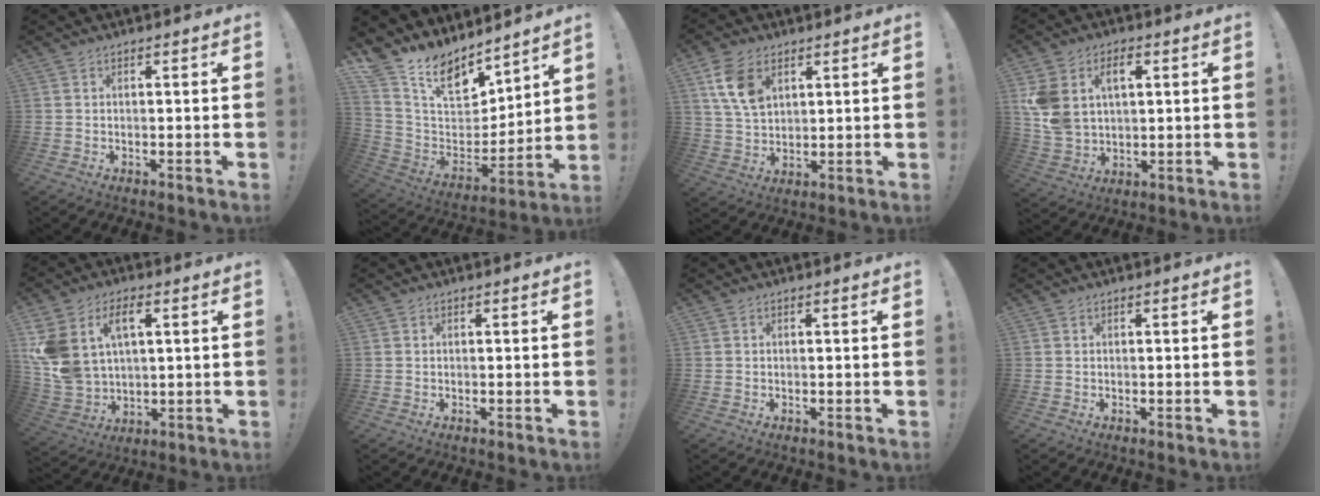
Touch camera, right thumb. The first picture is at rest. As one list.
[{"total": 14.0, "force": [10.4, 7.3, 6.0], "torque": [-0.113, -0.082, 0.193]}, {"total": 10.7, "force": [5.0, 6.9, 6.4], "torque": [-0.117, -0.009, 0.097]}, {"total": 11.0, "force": [4.5, 7.7, 6.5], "torque": [-0.124, -0.010, 0.084]}, {"total": 13.2, "force": [5.4, 8.8, 8.1], "torque": [-0.178, -0.023, 0.103]}, {"total": 0.0}, {"total": 0.0}, {"total": 0.0}]